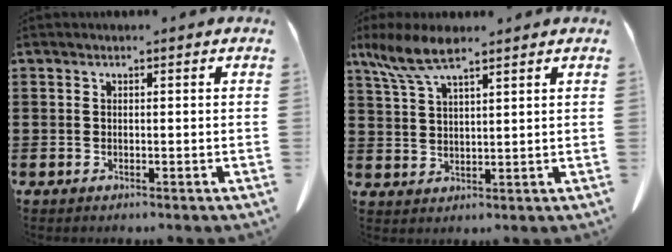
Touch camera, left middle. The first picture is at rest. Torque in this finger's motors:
{"motor_torque": [0.14, -0.03, 0.45, 0.13]}